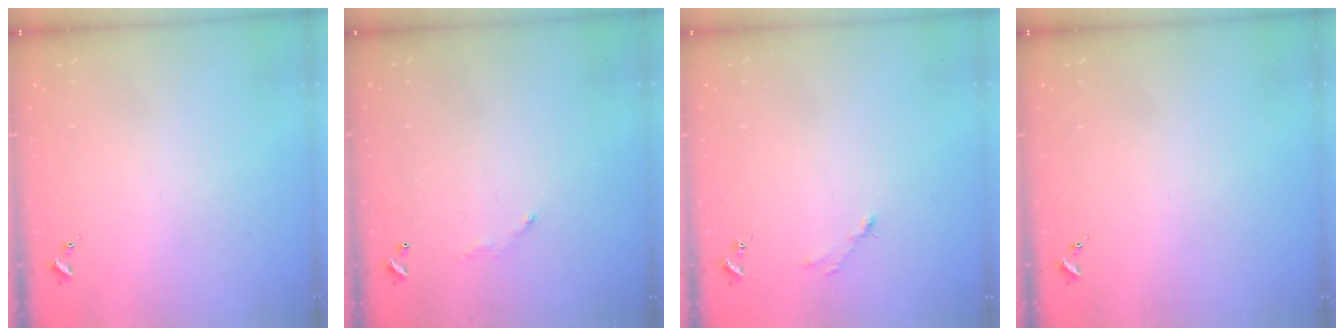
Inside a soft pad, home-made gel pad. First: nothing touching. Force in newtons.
{"total": 4.0, "press": 4.0, "slide": 0.2}
{"total": 2.8, "press": 2.8, "slide": 0.4}
{"total": 0.0}